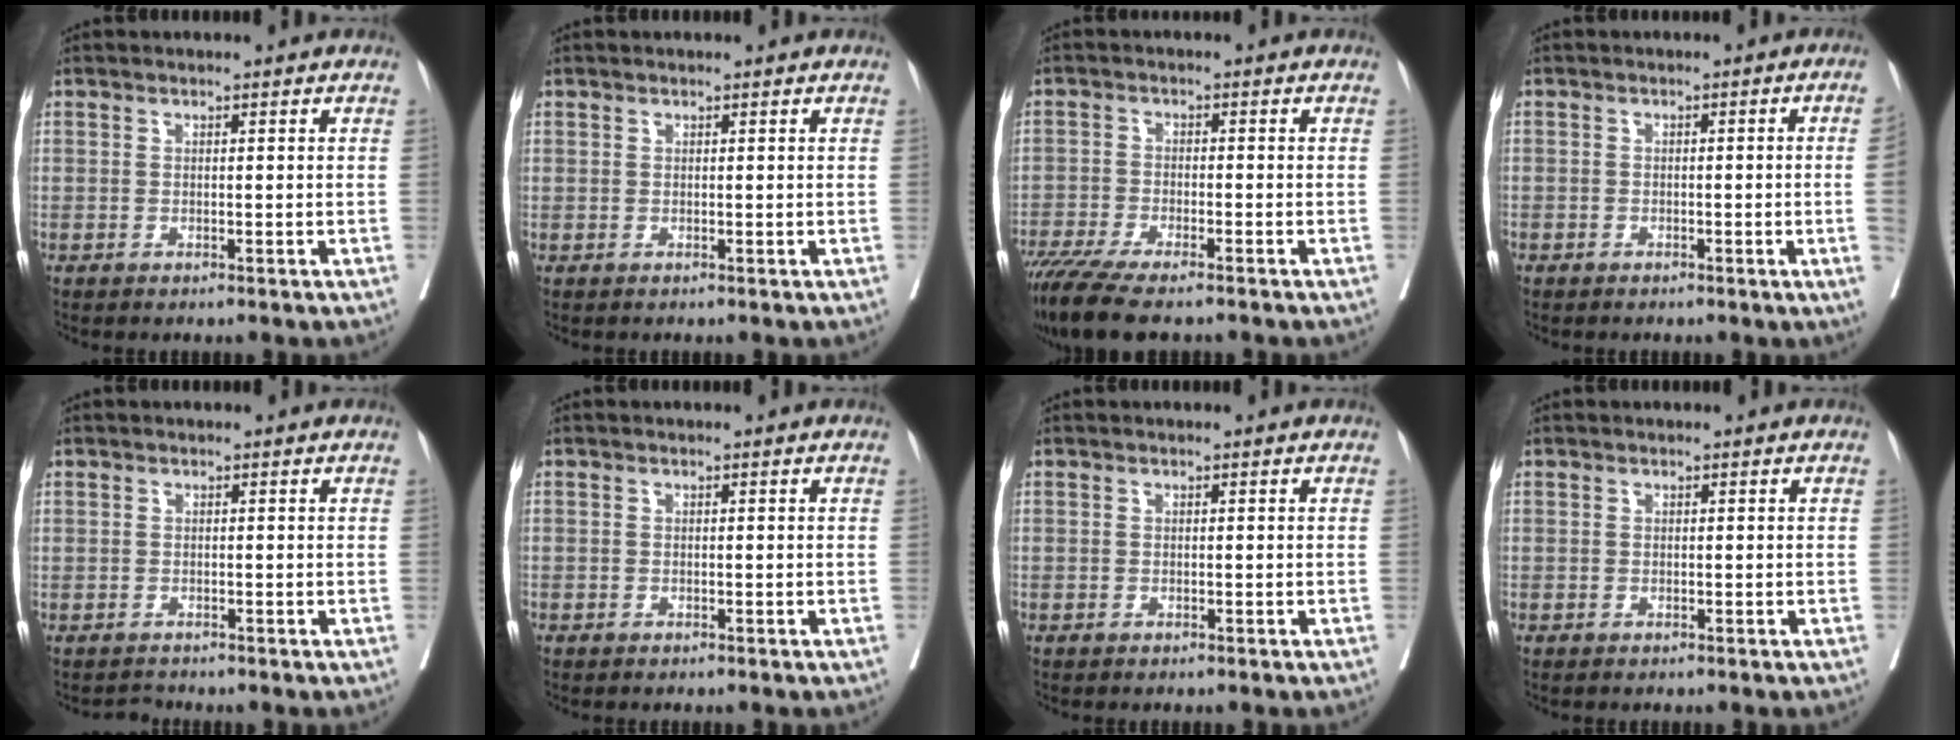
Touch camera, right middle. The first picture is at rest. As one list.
[{"total": 0.6, "force": [0.2, 0.5, 0.0], "torque": [0.012, 0.006, 0.004]}, {"total": 10.4, "force": [-8.4, 1.6, 5.9], "torque": [-0.092, -0.021, -0.139]}, {"total": 3.0, "force": [-0.8, -0.4, 2.9], "torque": [-0.034, 0.003, -0.012]}, {"total": 1.0, "force": [-0.7, 0.6, -0.4], "torque": [0.003, -0.001, -0.015]}, {"total": 0.5, "force": [-0.3, 0.4, -0.1], "torque": [0.003, 0.007, -0.007]}, {"total": 0.0}, {"total": 0.0}]